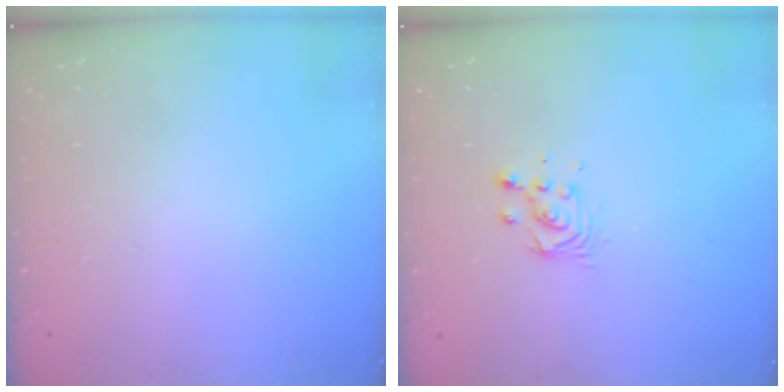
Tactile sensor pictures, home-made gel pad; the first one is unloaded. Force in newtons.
{"total": 3.9, "press": 3.9, "slide": 0.2}